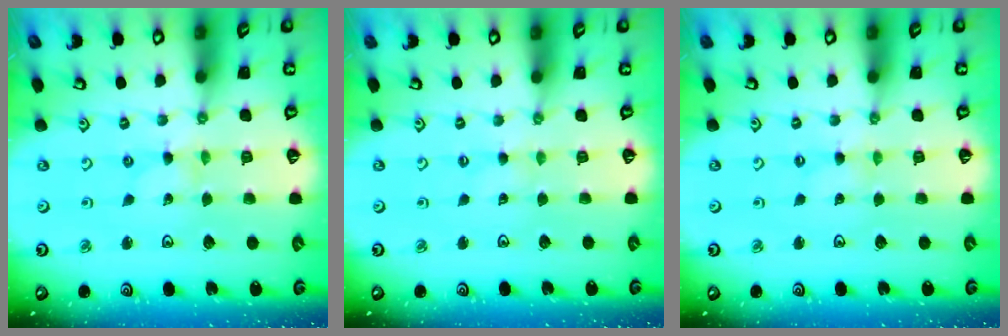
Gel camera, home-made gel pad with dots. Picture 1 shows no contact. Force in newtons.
{"total": 0.0}
{"total": 0.7, "press": 0.7, "slide": 0.2}